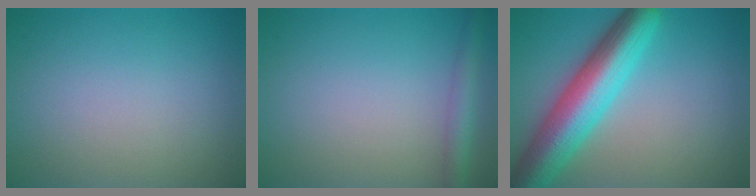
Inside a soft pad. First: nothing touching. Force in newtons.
{"total": 2.6, "press": 2.6, "slide": 0.0}
{"total": 9.0, "press": 9.0, "slide": 0.3}